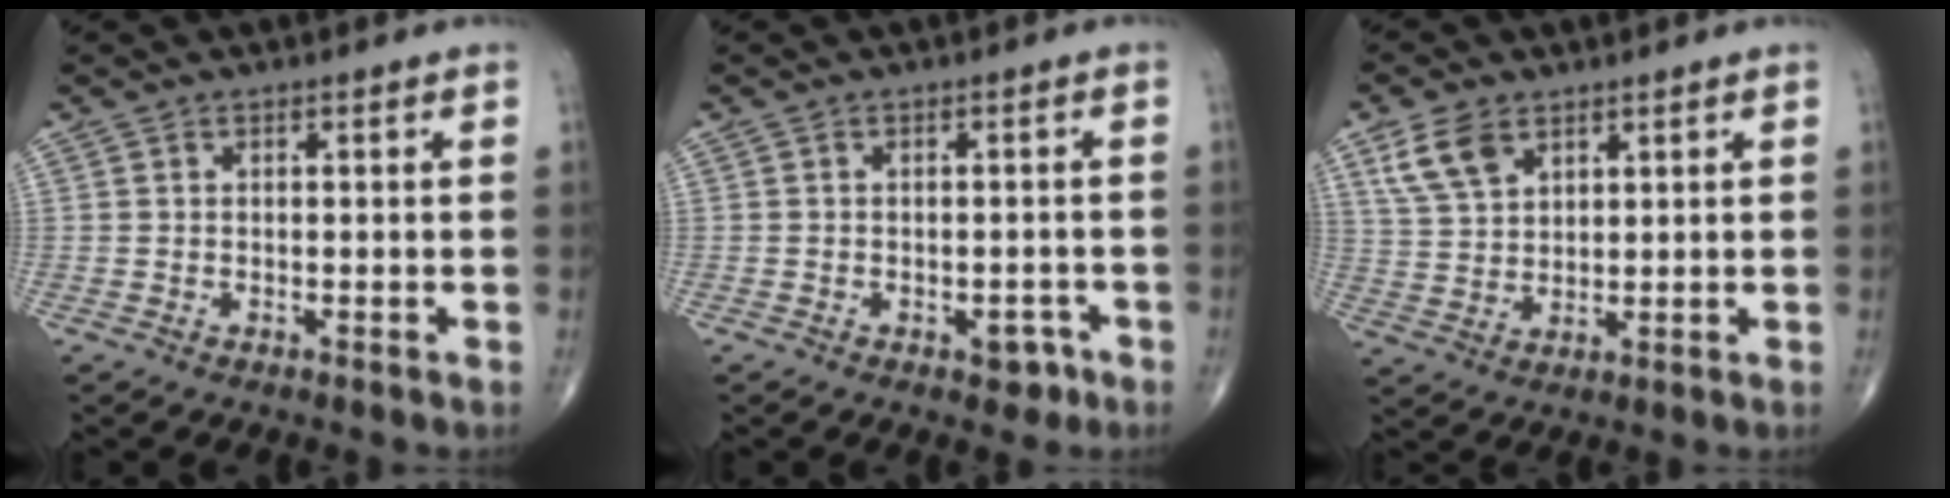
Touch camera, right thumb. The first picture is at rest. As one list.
[{"total": 2.9, "force": [-1.5, 1.8, 1.7], "torque": [-0.005, 0.009, -0.018]}, {"total": 7.4, "force": [4.2, 4.4, 4.3], "torque": [-0.074, -0.013, 0.088]}]